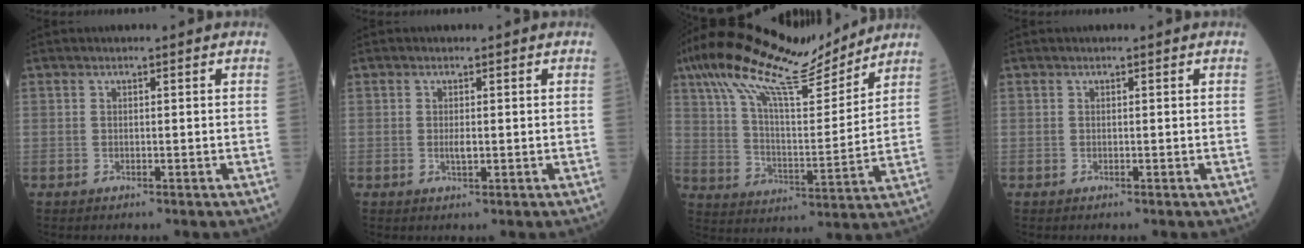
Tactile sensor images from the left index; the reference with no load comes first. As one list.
[{"total": 1.3, "force": [-0.1, 0.4, 1.2], "torque": [-0.026, -0.003, 0.000]}, {"total": 19.3, "force": [15.7, 3.4, 10.8], "torque": [-0.204, 0.025, 0.264]}, {"total": 0.0}]